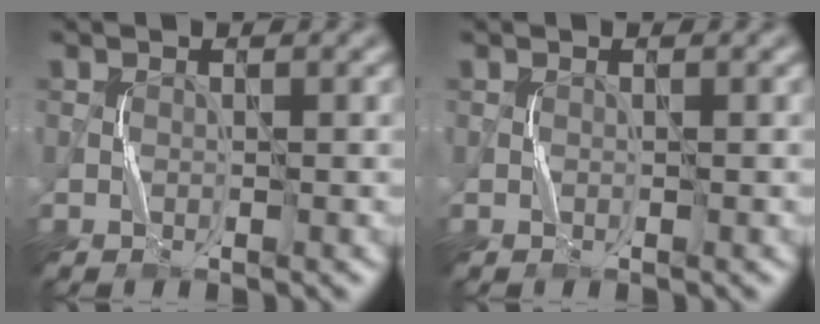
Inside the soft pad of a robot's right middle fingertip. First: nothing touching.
{"total": 0.0}